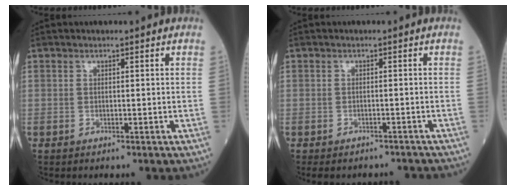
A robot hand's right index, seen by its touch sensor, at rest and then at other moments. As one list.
[{"total": 6.4, "force": [-5.7, 2.6, 1.1], "torque": [-0.007, 0.003, -0.066]}]